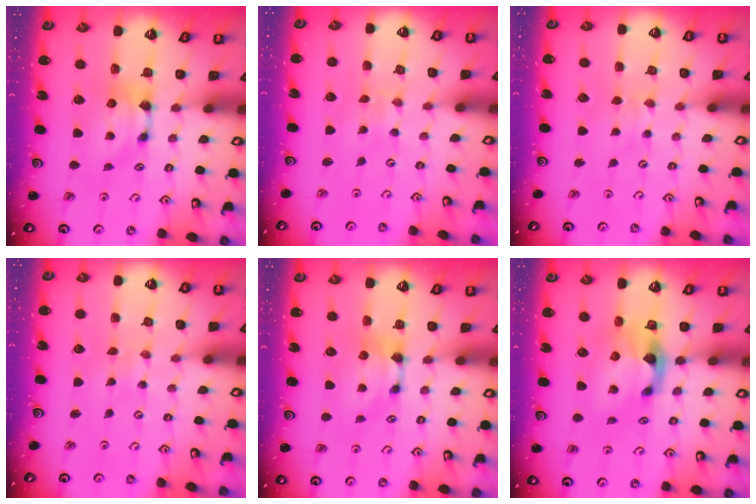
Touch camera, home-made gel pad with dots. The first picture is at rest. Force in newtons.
{"total": 5.8, "press": 5.8, "slide": 0.2}
{"total": 2.4, "press": 2.4, "slide": 0.1}
{"total": 6.4, "press": 6.4, "slide": 0.3}
{"total": 0.0}
{"total": 3.1, "press": 2.8, "slide": 1.3}